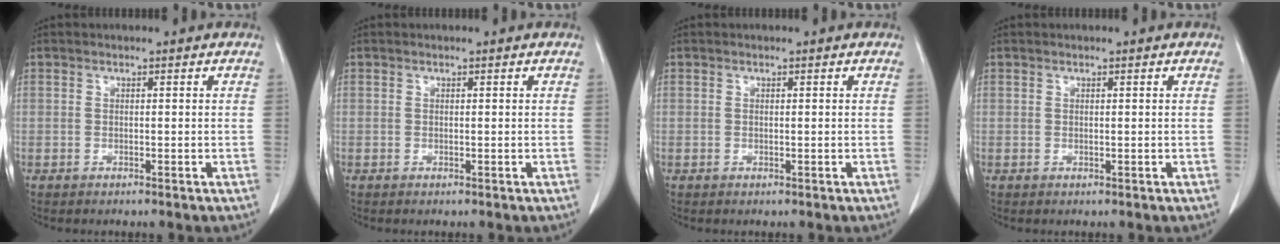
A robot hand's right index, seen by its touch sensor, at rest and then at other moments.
{"total": 0.0}
{"total": 0.0}
{"total": 0.0}